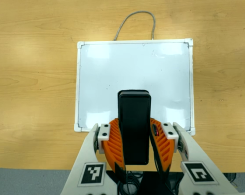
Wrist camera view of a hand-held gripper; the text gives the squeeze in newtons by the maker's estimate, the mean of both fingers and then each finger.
{"total": 8.5, "left": 6.5, "right": 10.6}